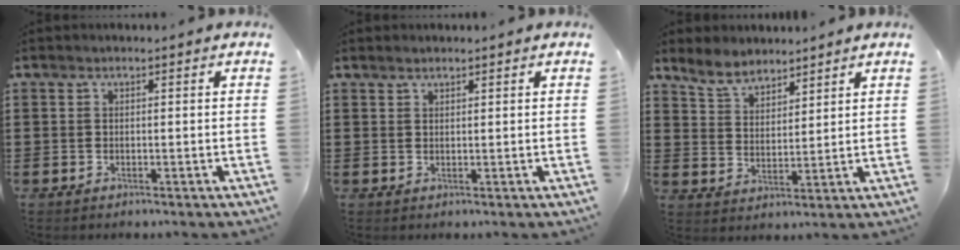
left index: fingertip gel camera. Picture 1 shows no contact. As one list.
[{"total": 1.0, "force": [0.9, 0.2, 0.2], "torque": [-0.005, 0.002, 0.017]}, {"total": 5.3, "force": [4.7, 2.0, 1.4], "torque": [-0.046, -0.006, 0.090]}]